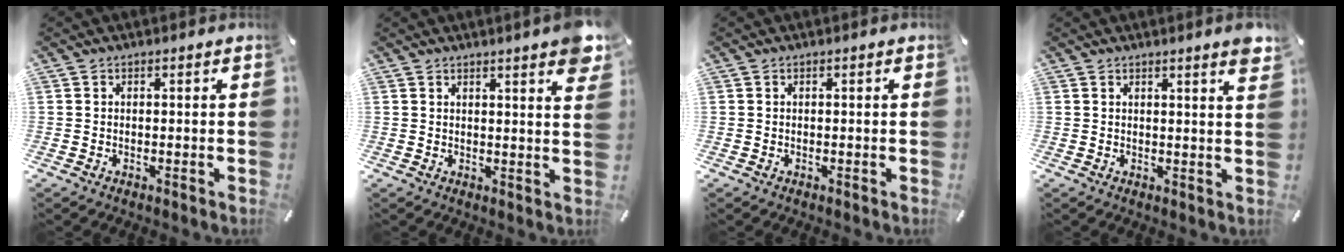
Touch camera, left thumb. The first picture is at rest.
{"total": 4.8, "force": [3.3, 0.5, 3.4], "torque": [-0.050, -0.022, 0.054]}
{"total": 0.0}
{"total": 3.5, "force": [2.3, 0.0, 2.6], "torque": [-0.038, -0.018, 0.036]}